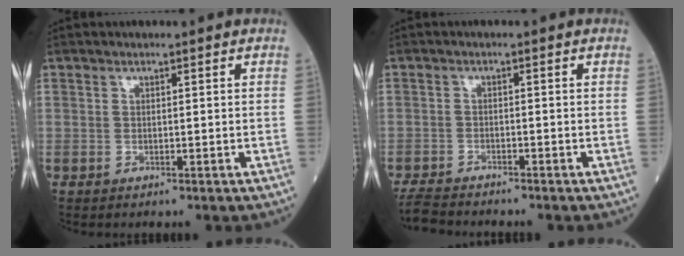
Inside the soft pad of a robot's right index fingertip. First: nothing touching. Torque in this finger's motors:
{"motor_torque": [-0.17, -0.10, -0.04, -0.01]}